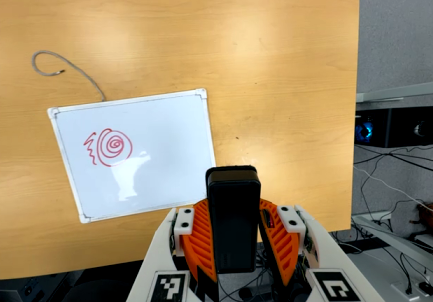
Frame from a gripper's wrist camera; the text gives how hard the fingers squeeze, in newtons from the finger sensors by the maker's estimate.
{"total": 7.4, "left": 6.9, "right": 8.0}